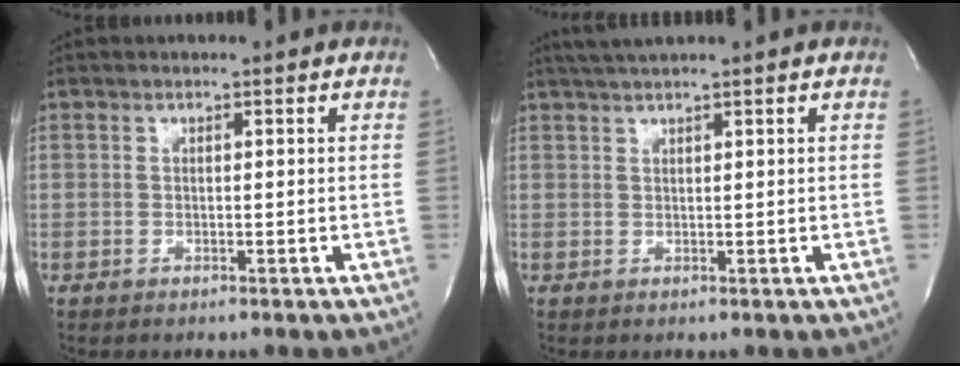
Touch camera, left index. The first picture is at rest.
{"total": 3.0, "force": [2.5, -0.7, 1.5], "torque": [-0.028, 0.018, 0.050]}